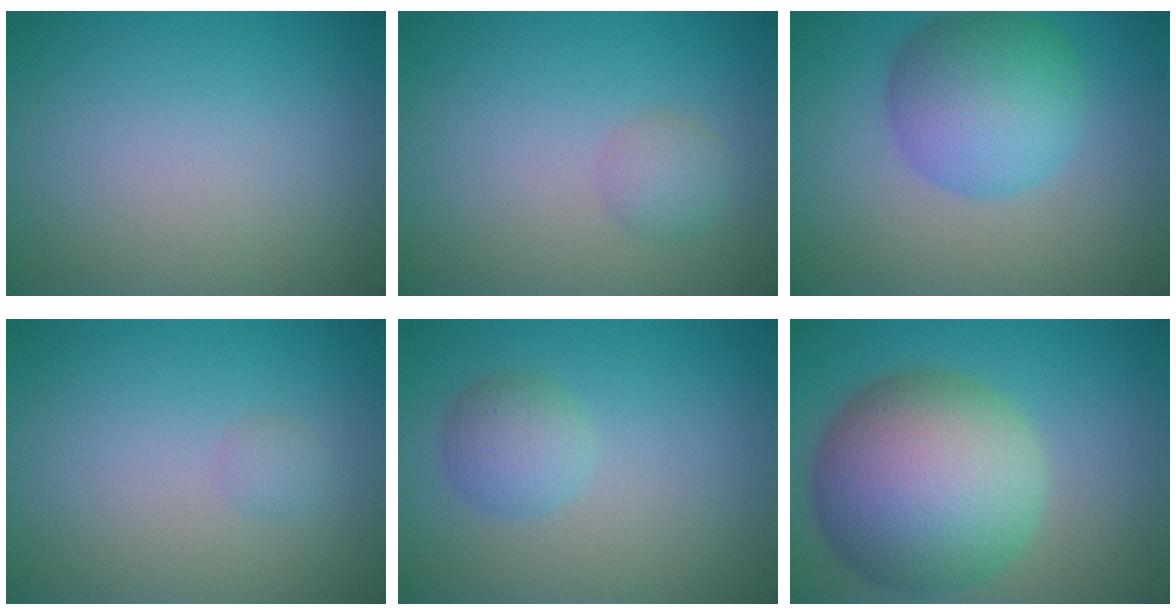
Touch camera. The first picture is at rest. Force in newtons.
{"total": 1.6, "press": 1.6, "slide": 0.1}
{"total": 6.8, "press": 6.8, "slide": 0.1}
{"total": 0.8, "press": 0.8, "slide": 0.1}
{"total": 2.5, "press": 2.5, "slide": 0.1}
{"total": 13.6, "press": 13.6, "slide": 0.4}